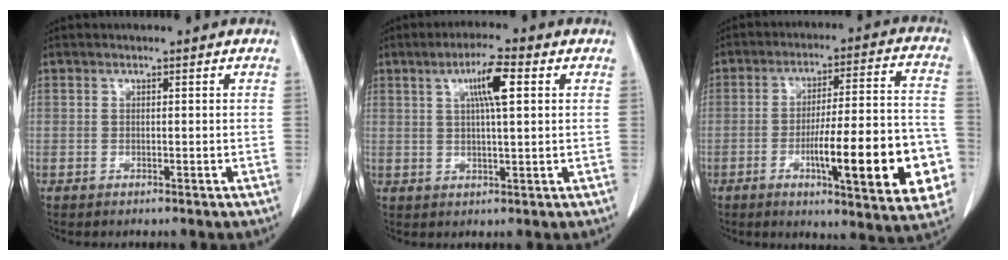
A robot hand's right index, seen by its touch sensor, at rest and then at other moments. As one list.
[{"total": 6.5, "force": [2.2, 0.6, 6.0], "torque": [-0.107, 0.006, 0.037]}, {"total": 20.1, "force": [-6.0, 3.3, 18.9], "torque": [-0.218, 0.012, -0.075]}]